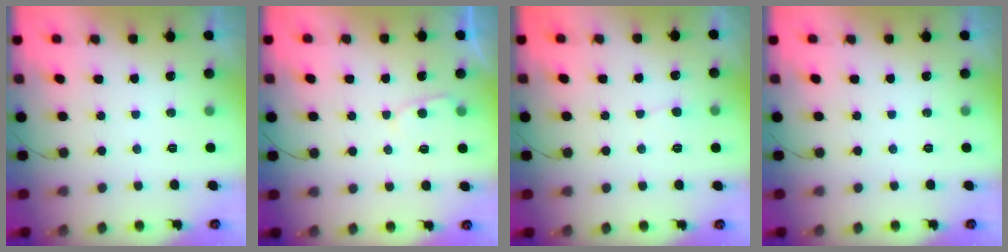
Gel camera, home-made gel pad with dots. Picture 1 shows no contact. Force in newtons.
{"total": 2.9, "press": 2.8, "slide": 0.3}
{"total": 3.2, "press": 3.2, "slide": 0.4}
{"total": 0.0}